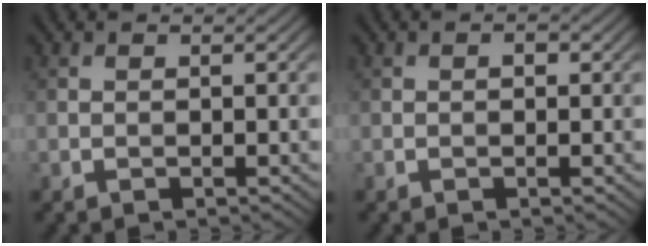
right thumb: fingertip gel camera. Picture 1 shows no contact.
{"total": 0.8, "force": [0.1, 0.5, 0.6], "torque": [-0.005, -0.001, -0.001]}